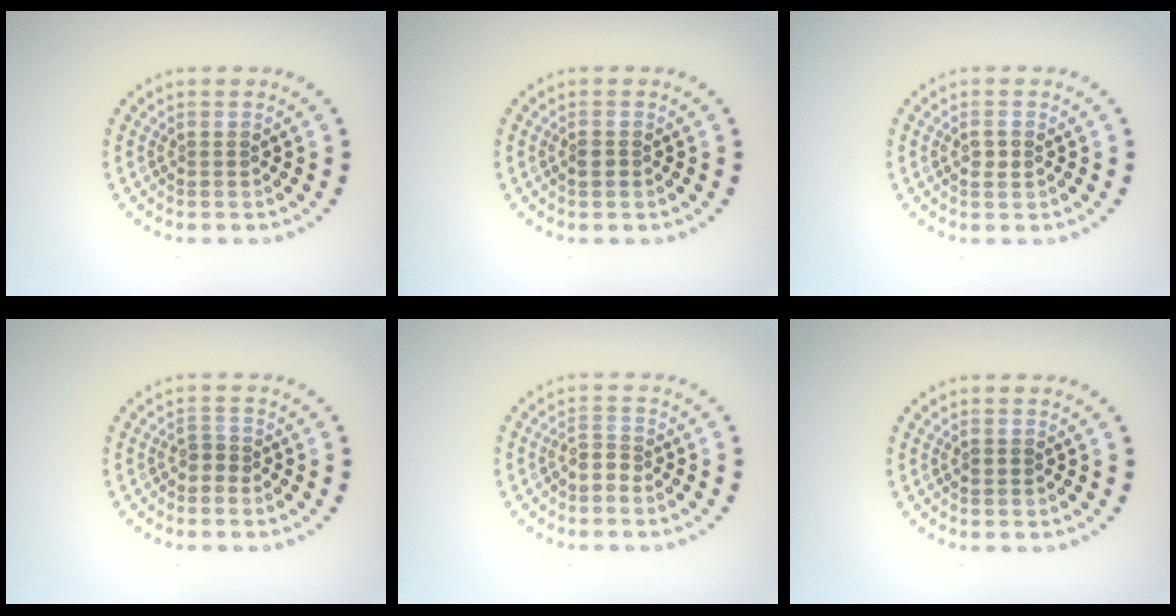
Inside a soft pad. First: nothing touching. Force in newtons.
{"total": 0.9, "press": 0.8, "slide": 0.4}
{"total": 1.1, "press": 1.1, "slide": 0.2}
{"total": 1.3, "press": 1.0, "slide": 0.8}
{"total": 1.7, "press": 1.2, "slide": 1.2}
{"total": 0.9, "press": 0.9, "slide": 0.2}